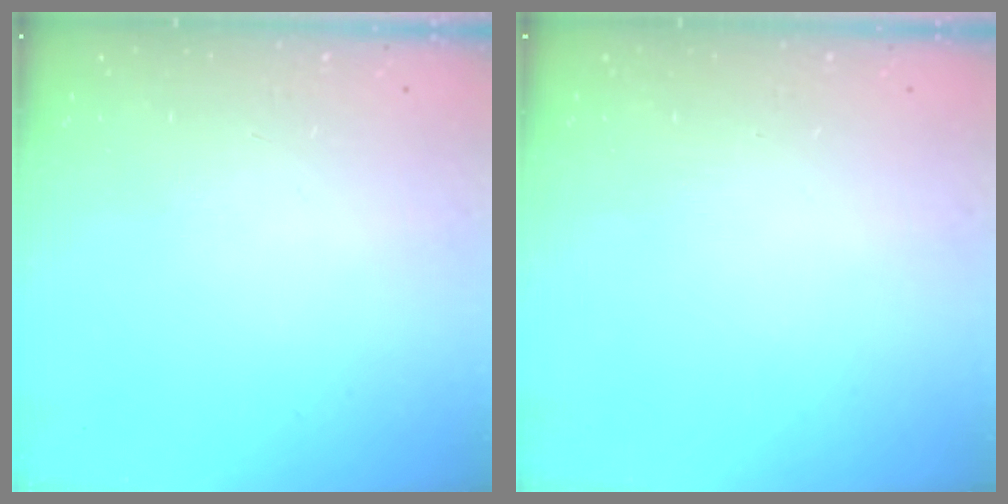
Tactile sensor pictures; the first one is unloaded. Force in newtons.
{"total": 0.0}